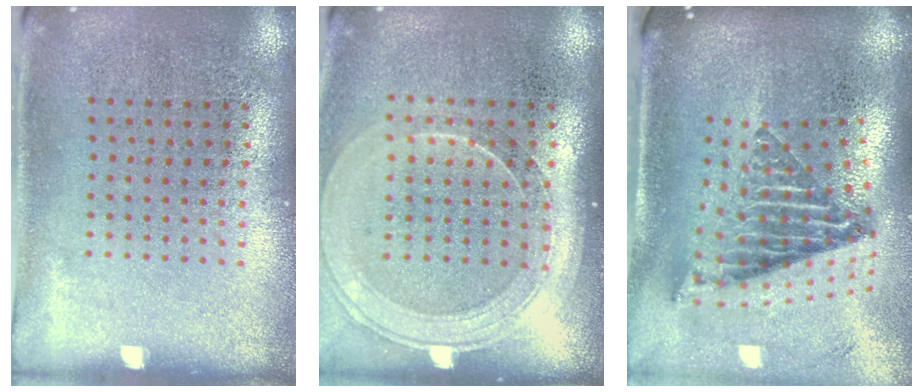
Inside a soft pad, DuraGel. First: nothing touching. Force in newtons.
{"total": 1.7, "press": 1.5, "slide": 0.7}
{"total": 2.6, "press": 1.7, "slide": 1.9}